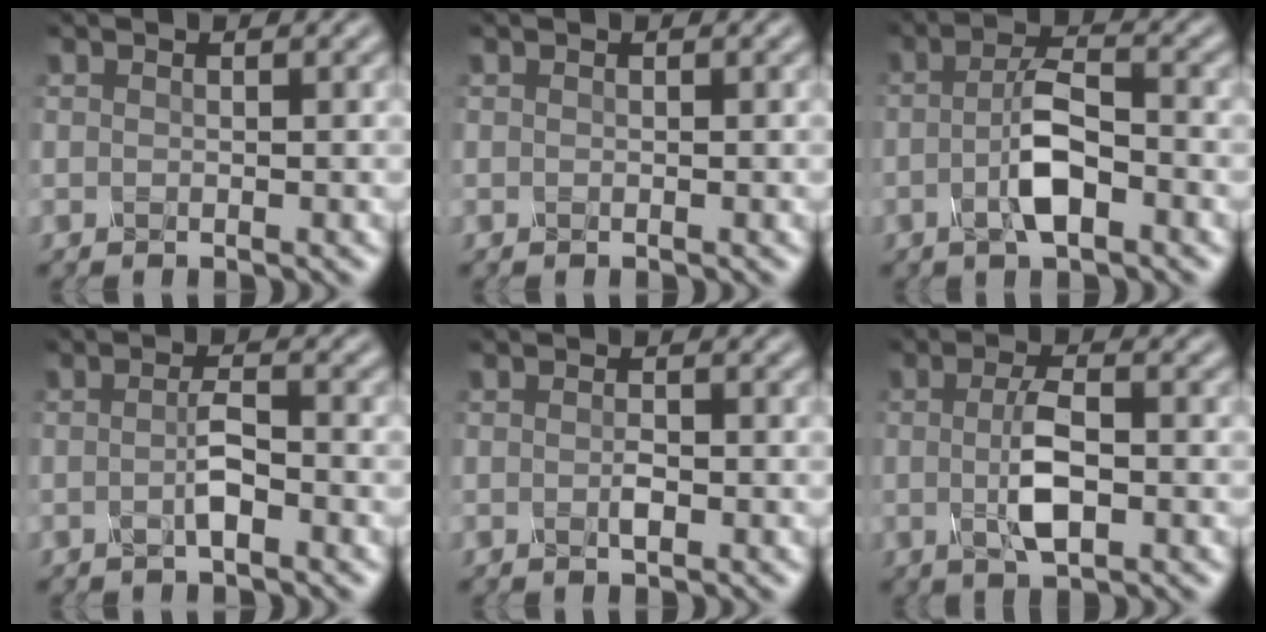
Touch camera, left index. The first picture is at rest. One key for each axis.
{"total": 0.0}
{"total": 3.8, "fx": -1.4, "fy": 1.0, "fz": 3.4, "tx": -0.070, "ty": 0.012, "tz": -0.032}
{"total": 1.7, "fx": -0.6, "fy": 0.1, "fz": 1.5, "tx": -0.032, "ty": 0.008, "tz": -0.016}
{"total": 0.6, "fx": -0.2, "fy": 0.1, "fz": 0.6, "tx": -0.016, "ty": 0.004, "tz": -0.007}
{"total": 3.4, "fx": -0.2, "fy": 1.0, "fz": 3.2, "tx": -0.068, "ty": 0.003, "tz": -0.006}